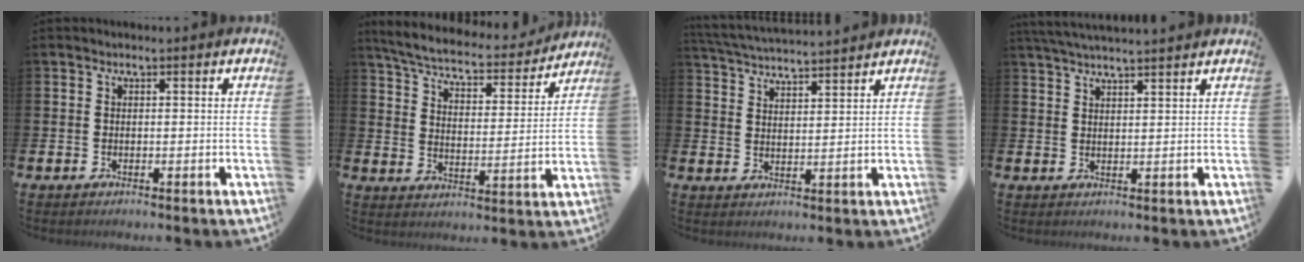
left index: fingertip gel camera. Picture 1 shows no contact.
{"total": 5.9, "force": [5.5, 1.0, 1.9], "torque": [-0.069, -0.041, 0.090]}
{"total": 4.3, "force": [4.2, 0.0, 0.3], "torque": [-0.028, -0.027, 0.076]}
{"total": 3.5, "force": [3.4, -0.3, 0.8], "torque": [-0.030, -0.008, 0.065]}